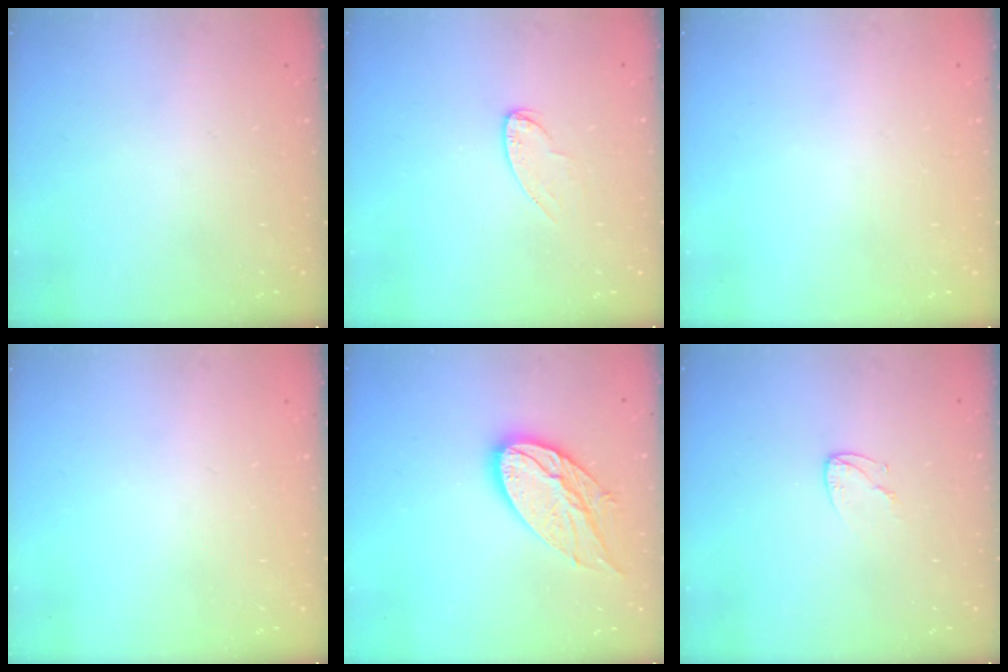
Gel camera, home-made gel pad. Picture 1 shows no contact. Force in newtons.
{"total": 6.2, "press": 6.2, "slide": 0.4}
{"total": 0.0}
{"total": 0.0}
{"total": 15.3, "press": 15.3, "slide": 1.1}
{"total": 4.3, "press": 4.2, "slide": 0.5}